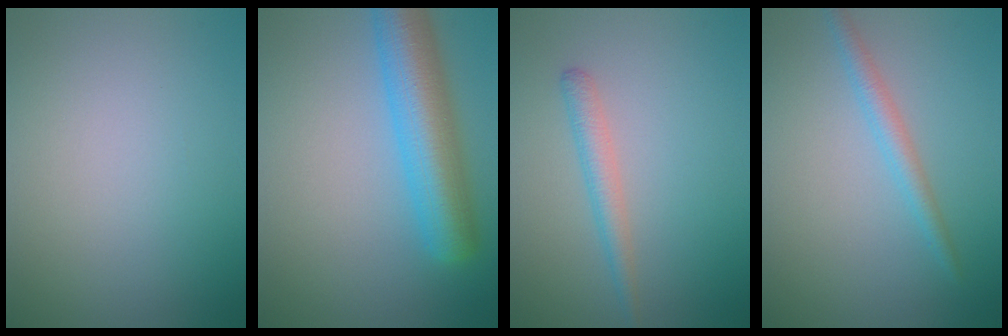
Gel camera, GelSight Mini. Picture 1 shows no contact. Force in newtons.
{"total": 7.5, "press": 7.5, "slide": 0.3}
{"total": 1.9, "press": 1.9, "slide": 0.1}
{"total": 2.0, "press": 2.0, "slide": 0.1}